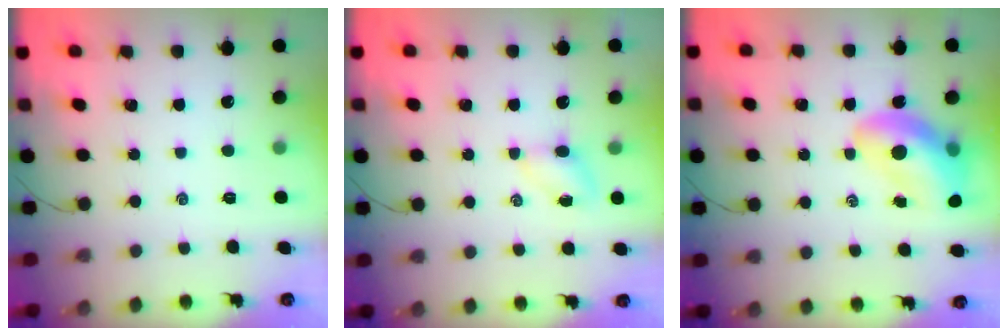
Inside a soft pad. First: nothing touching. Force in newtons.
{"total": 4.0, "press": 3.8, "slide": 1.2}
{"total": 14.2, "press": 13.6, "slide": 4.1}